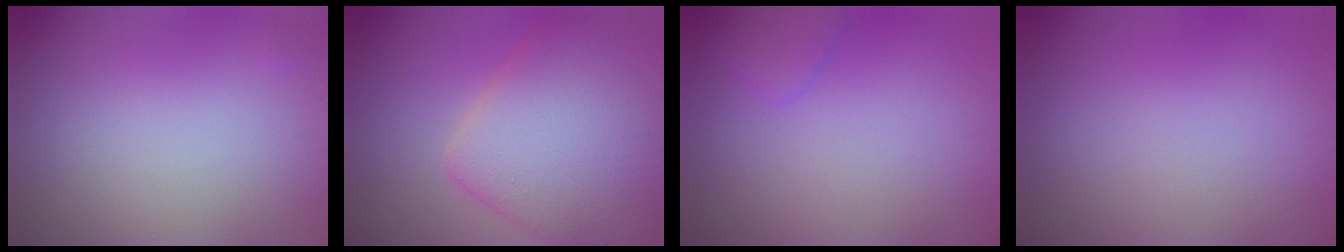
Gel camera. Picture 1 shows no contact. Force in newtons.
{"total": 9.9, "press": 9.9, "slide": 0.5}
{"total": 1.5, "press": 1.5, "slide": 0.1}
{"total": 0.0}